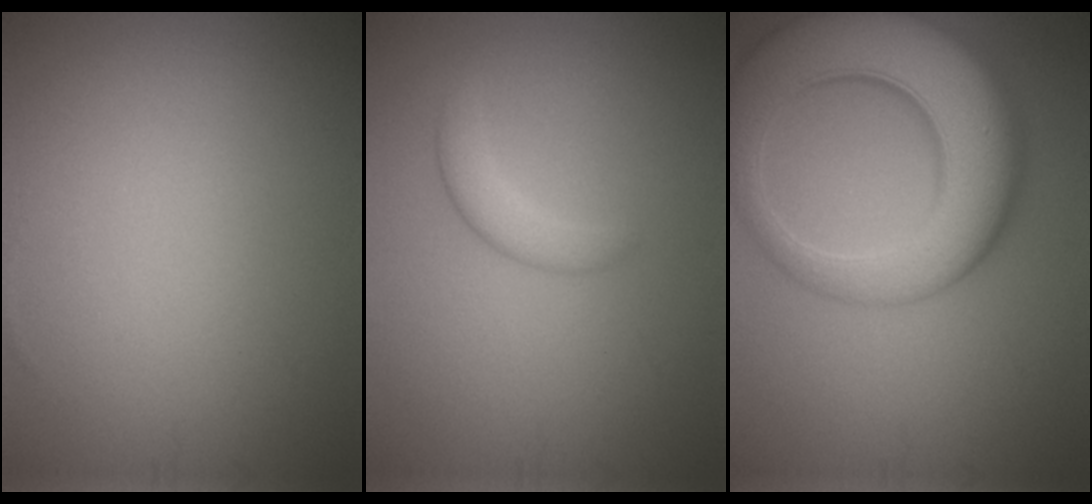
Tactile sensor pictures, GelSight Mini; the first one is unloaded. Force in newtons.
{"total": 1.9, "press": 1.9, "slide": 0.0}
{"total": 10.9, "press": 10.9, "slide": 0.7}